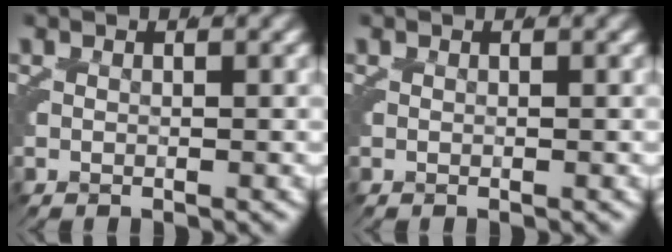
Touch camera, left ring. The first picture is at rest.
{"total": 0.0}